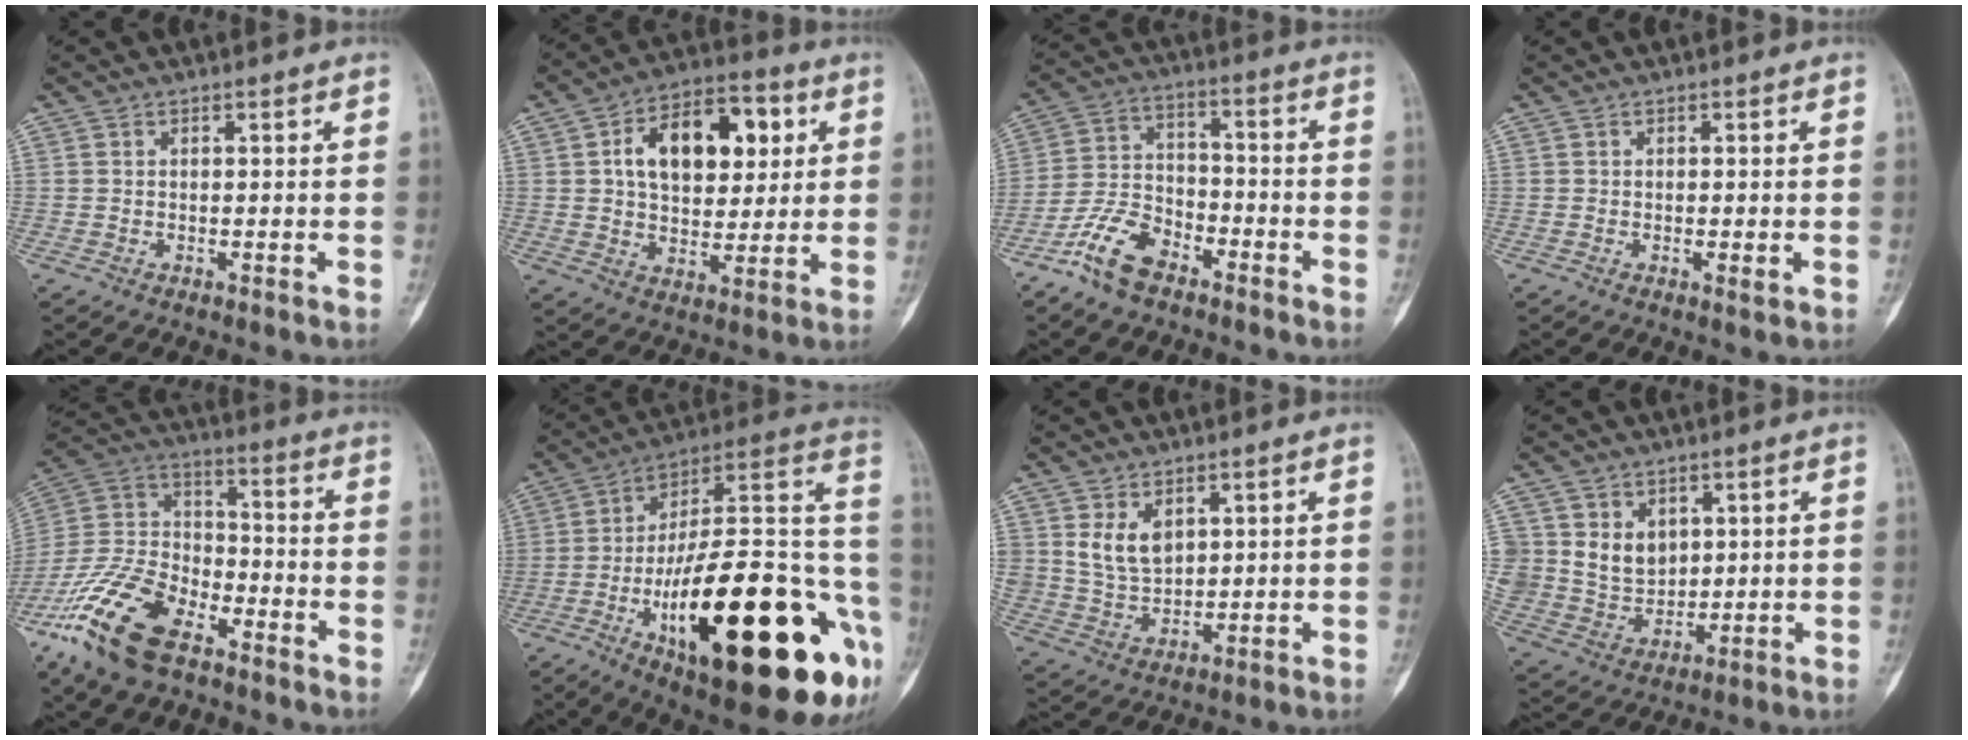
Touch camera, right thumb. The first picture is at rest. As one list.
[{"total": 17.0, "force": [4.4, 10.4, 12.8], "torque": [-0.162, 0.008, 0.068]}, {"total": 10.1, "force": [-6.8, 5.2, 5.4], "torque": [-0.106, 0.043, -0.138]}, {"total": 1.8, "force": [-0.4, 0.5, 1.7], "torque": [-0.027, -0.005, -0.006]}, {"total": 19.1, "force": [-11.7, 9.2, 11.9], "torque": [-0.240, 0.053, -0.226]}, {"total": 36.8, "force": [-12.3, 11.9, 32.6], "torque": [-0.420, 0.041, -0.183]}, {"total": 7.2, "force": [2.8, 4.9, 4.4], "torque": [-0.060, -0.020, 0.065]}, {"total": 9.8, "force": [2.9, 8.2, 4.5], "torque": [-0.051, -0.021, 0.070]}]